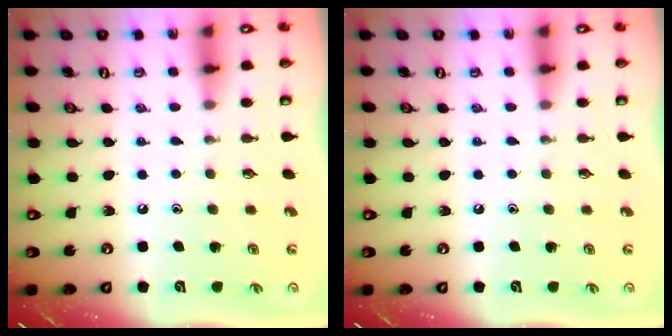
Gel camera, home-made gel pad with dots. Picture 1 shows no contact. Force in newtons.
{"total": 0.0}